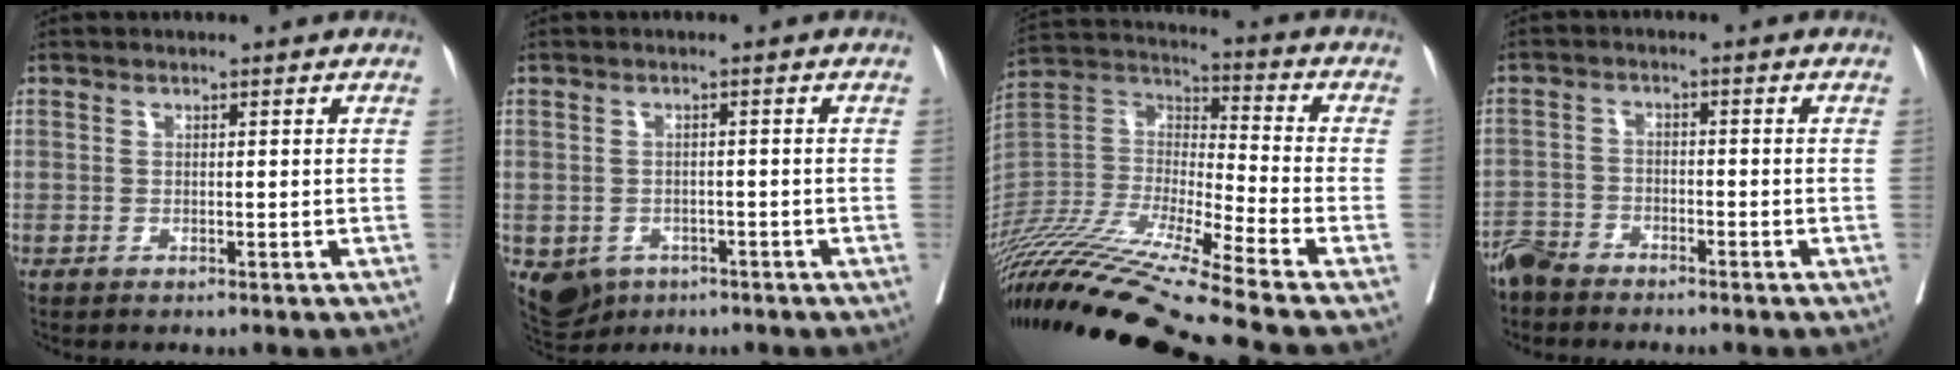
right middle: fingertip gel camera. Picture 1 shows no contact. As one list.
[{"total": 6.8, "force": [-3.7, 5.3, 2.2], "torque": [-0.045, 0.000, -0.049]}, {"total": 24.3, "force": [-19.9, -1.2, 13.9], "torque": [-0.312, -0.036, -0.376]}, {"total": 3.7, "force": [-3.5, 1.0, 0.7], "torque": [-0.012, -0.007, -0.071]}]